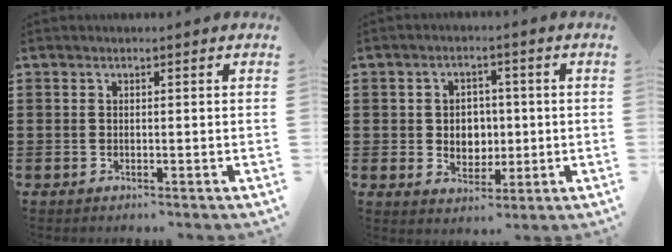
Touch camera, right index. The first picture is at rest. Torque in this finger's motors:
{"motor_torque": [1.36, 0.78, 0.18, 0.03]}